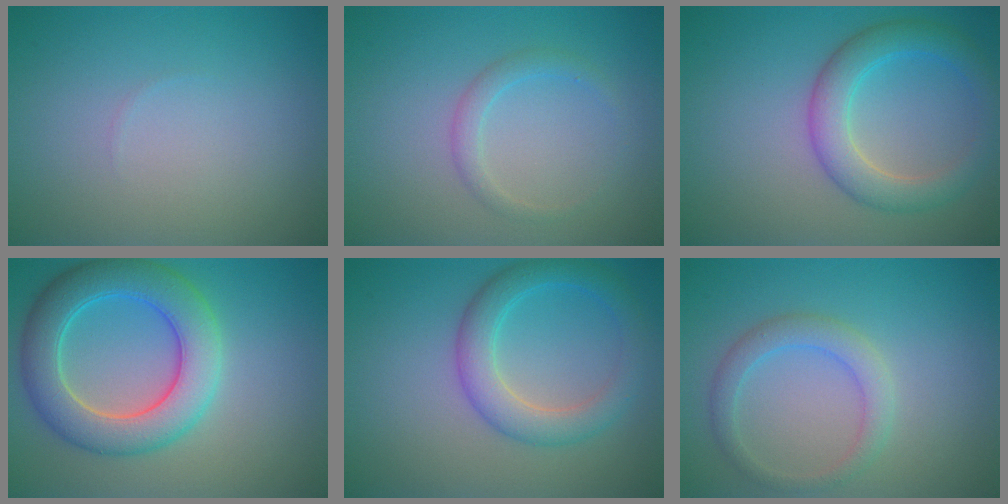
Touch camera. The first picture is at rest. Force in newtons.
{"total": 1.6, "press": 1.6, "slide": 0.1}
{"total": 4.5, "press": 4.4, "slide": 0.3}
{"total": 7.2, "press": 7.1, "slide": 0.7}
{"total": 4.2, "press": 4.2, "slide": 0.2}
{"total": 2.5, "press": 2.5, "slide": 0.1}